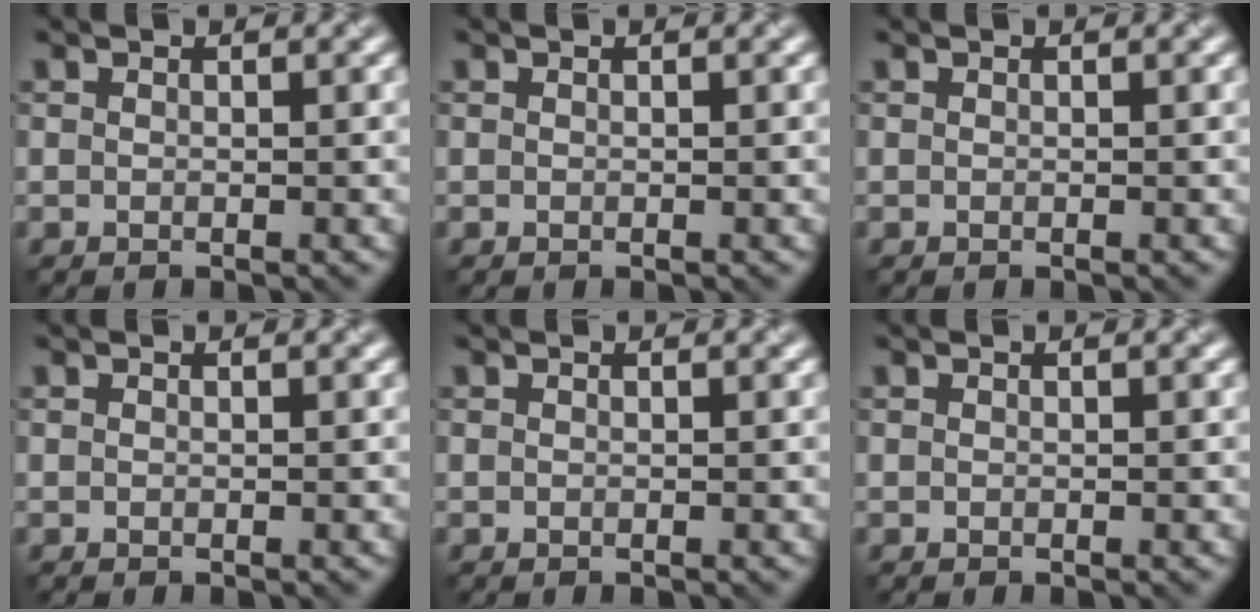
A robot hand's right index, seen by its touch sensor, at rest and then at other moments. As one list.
[{"total": 0.0}, {"total": 0.0}, {"total": 0.0}, {"total": 0.0}, {"total": 0.0}]